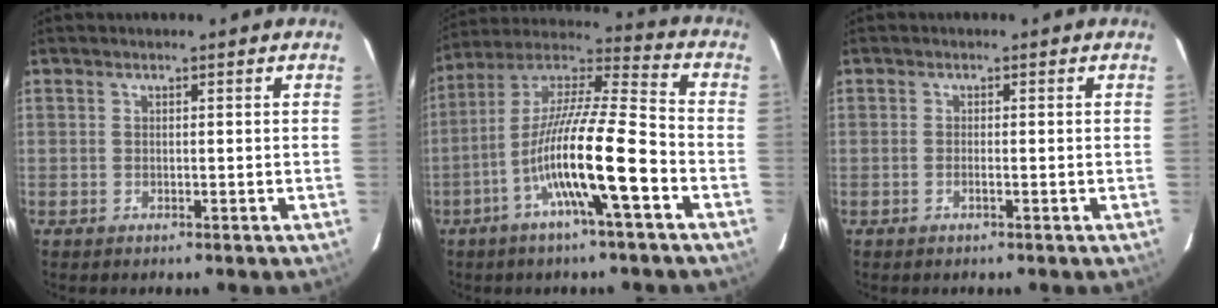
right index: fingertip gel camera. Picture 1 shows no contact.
{"total": 16.0, "force": [-5.8, 0.8, 14.9], "torque": [-0.278, 0.006, -0.110]}
{"total": 0.7, "force": [-0.3, 0.0, 0.7], "torque": [-0.014, 0.000, -0.006]}